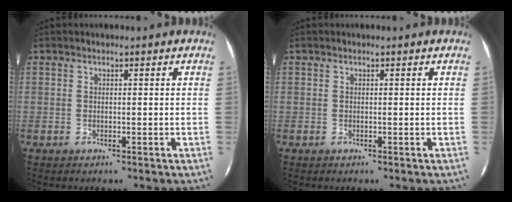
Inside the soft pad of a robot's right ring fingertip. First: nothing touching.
{"total": 0.0}